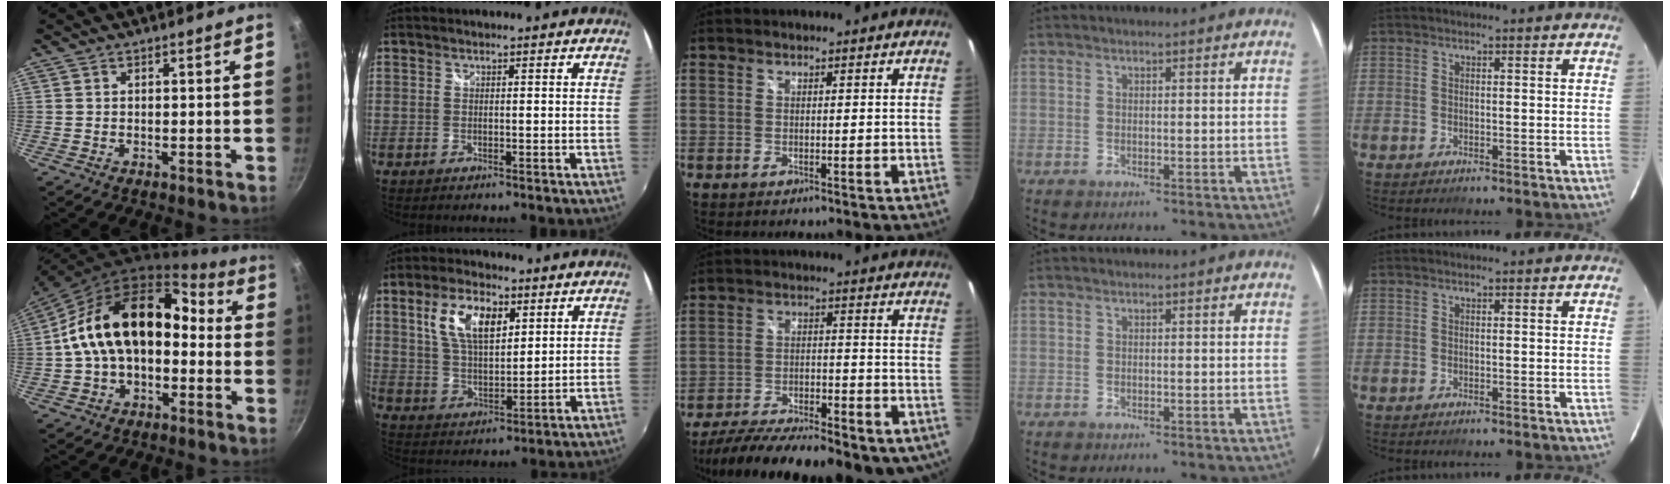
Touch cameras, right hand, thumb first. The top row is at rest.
{"thumb": {"total": 19.6, "force": [-0.9, 13.1, 14.6], "torque": [-0.224, 0.073, -0.024]}, "index": {"total": 11.1, "force": [4.7, 5.4, 8.5], "torque": [-0.165, 0.012, 0.090]}, "middle": {"total": 25.3, "force": [-19.5, 7.7, 14.1], "torque": [-0.243, -0.048, -0.269]}}